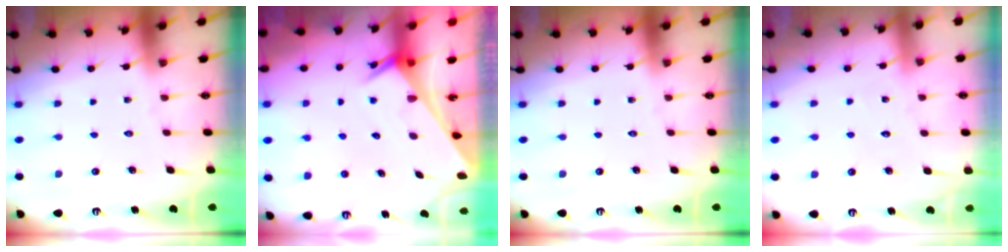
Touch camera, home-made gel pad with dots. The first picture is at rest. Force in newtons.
{"total": 2.7, "press": 2.7, "slide": 0.1}
{"total": 0.0}
{"total": 3.0, "press": 3.0, "slide": 0.3}